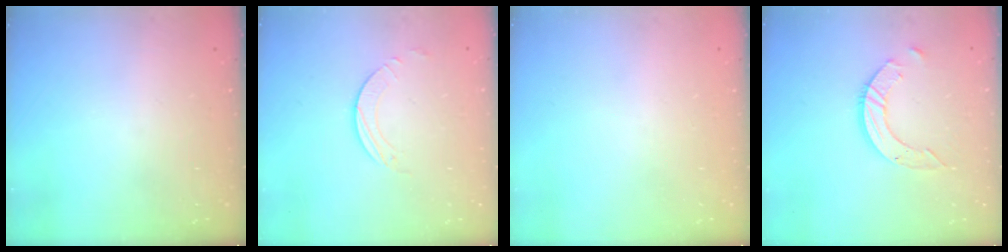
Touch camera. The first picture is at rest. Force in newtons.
{"total": 1.7, "press": 1.7, "slide": 0.2}
{"total": 0.0}
{"total": 7.9, "press": 7.8, "slide": 0.7}